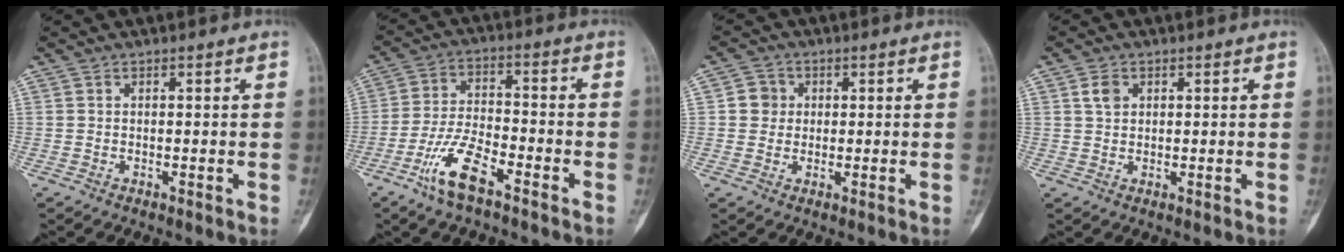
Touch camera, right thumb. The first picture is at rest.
{"total": 9.5, "force": [-5.8, 3.1, 6.8], "torque": [-0.142, 0.027, -0.112]}
{"total": 3.7, "force": [0.5, 3.5, 0.9], "torque": [0.007, 0.005, 0.004]}
{"total": 2.7, "force": [1.0, 1.9, 1.5], "torque": [-0.021, 0.001, 0.021]}